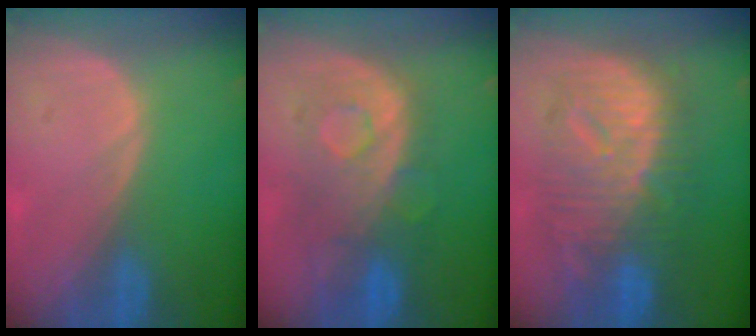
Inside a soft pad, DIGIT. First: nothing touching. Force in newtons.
{"total": 9.1, "press": 8.6, "slide": 3.0}
{"total": 12.3, "press": 12.3, "slide": 1.1}